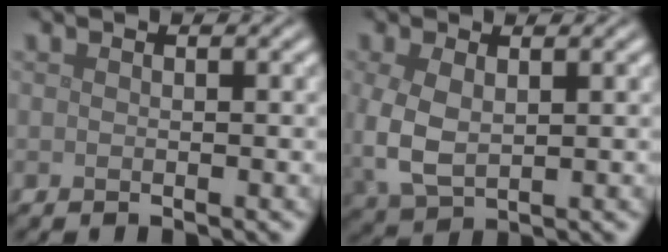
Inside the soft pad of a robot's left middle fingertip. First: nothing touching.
{"total": 4.5, "force": [0.0, 2.8, 3.5], "torque": [-0.099, -0.009, 0.007]}